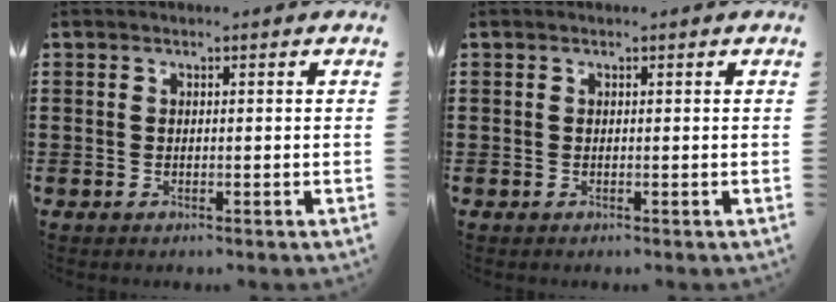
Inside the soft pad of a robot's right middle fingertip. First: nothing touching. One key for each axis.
{"total": 0.0}